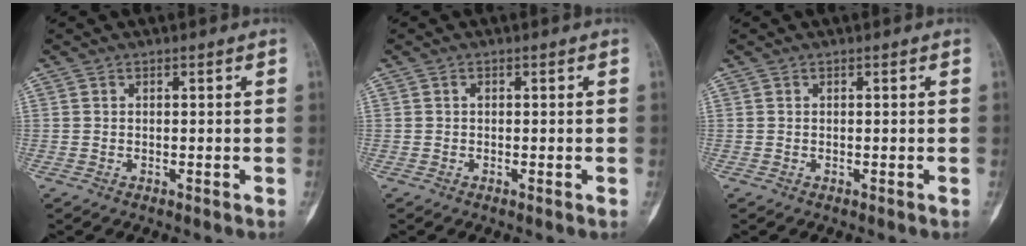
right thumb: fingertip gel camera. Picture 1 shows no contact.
{"total": 0.5, "force": [0.1, 0.4, 0.4], "torque": [-0.003, 0.002, 0.000]}
{"total": 0.0}